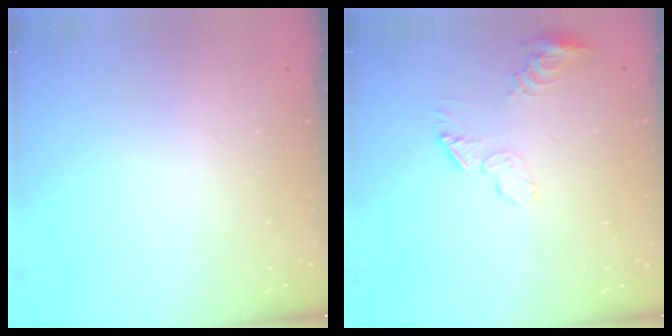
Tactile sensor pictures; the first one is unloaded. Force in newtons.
{"total": 8.1, "press": 8.1, "slide": 0.5}